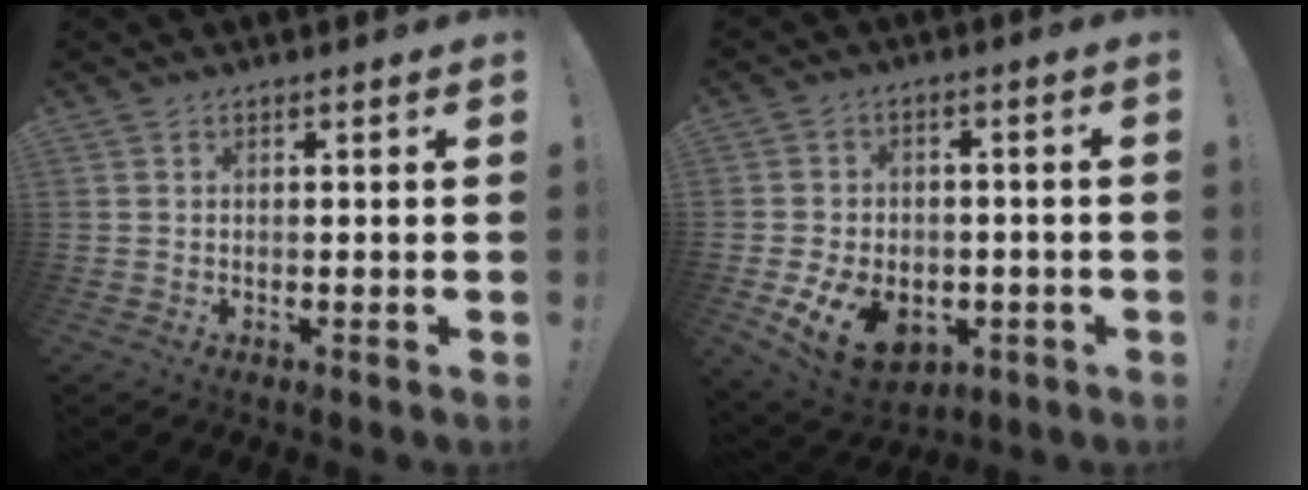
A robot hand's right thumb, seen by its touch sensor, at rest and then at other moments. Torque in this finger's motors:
{"motor_torque": [1.14, 1.40, 0.70, -0.60, 0.37]}